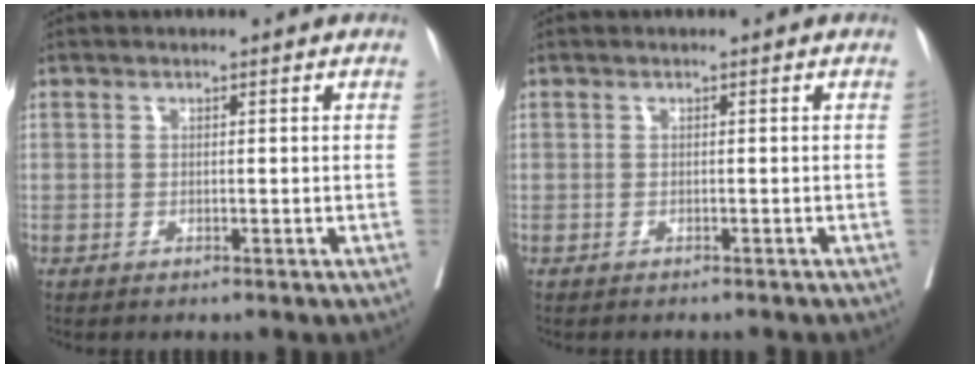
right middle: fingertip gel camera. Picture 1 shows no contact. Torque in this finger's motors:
{"motor_torque": [-0.07, -0.04, -0.03, 0.00]}